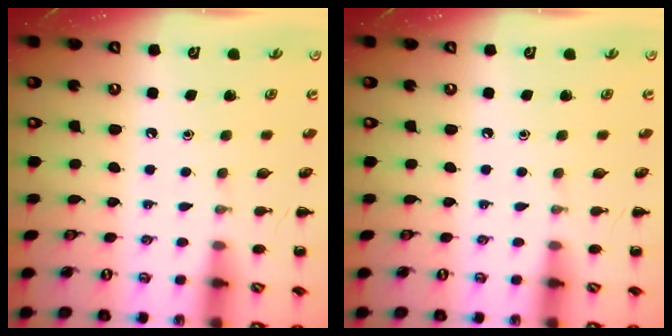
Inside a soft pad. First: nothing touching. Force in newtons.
{"total": 0.0}